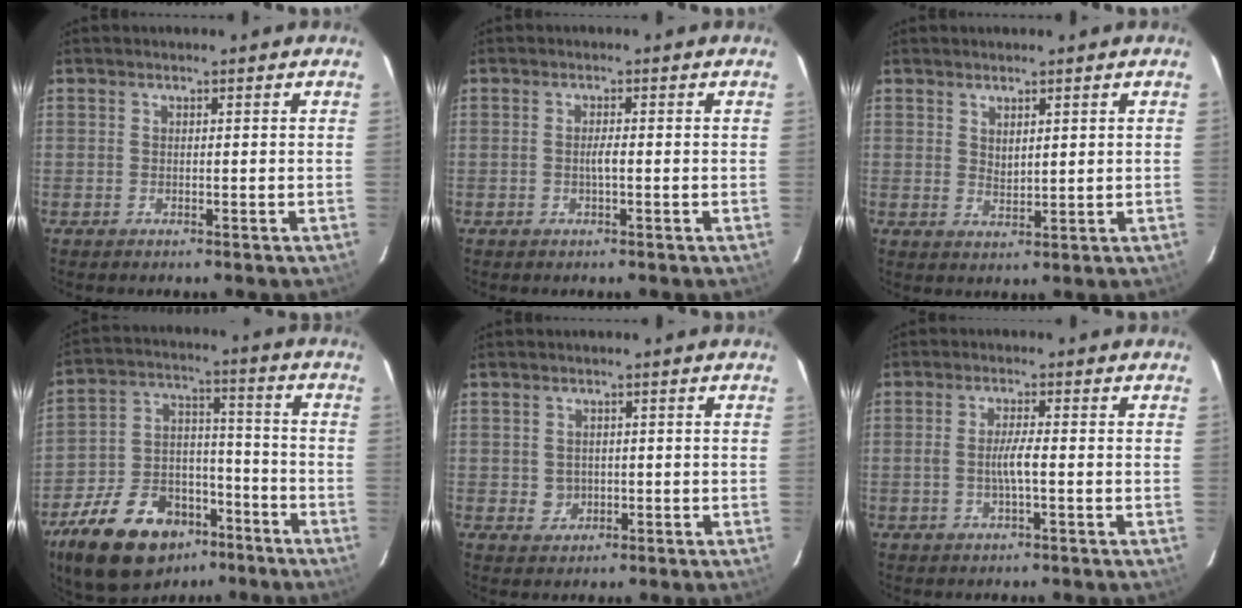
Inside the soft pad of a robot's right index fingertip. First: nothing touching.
{"total": 1.6, "force": [-0.4, 0.1, 1.6], "torque": [-0.029, 0.001, -0.008]}
{"total": 2.6, "force": [1.6, 1.2, 1.8], "torque": [-0.029, -0.005, 0.028]}
{"total": 21.1, "force": [-13.3, 12.1, 11.1], "torque": [-0.234, 0.023, -0.207]}
{"total": 2.6, "force": [0.0, 2.5, 0.7], "torque": [-0.012, 0.005, 0.006]}
{"total": 3.5, "force": [-0.8, 0.0, 3.5], "torque": [-0.064, 0.000, -0.014]}